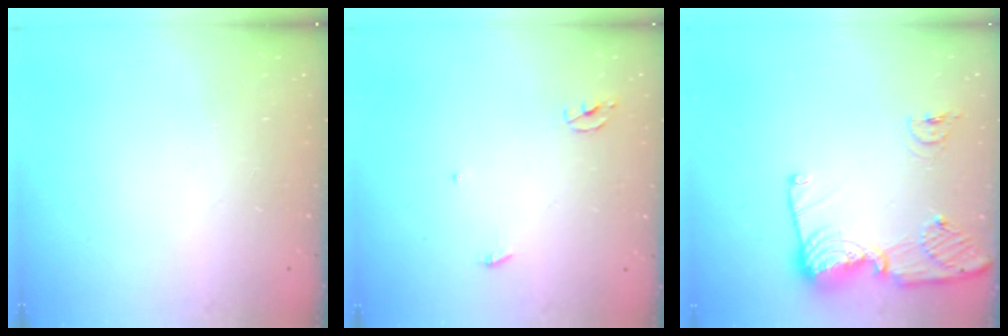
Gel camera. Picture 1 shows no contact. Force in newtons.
{"total": 2.3, "press": 2.3, "slide": 0.1}
{"total": 14.2, "press": 14.1, "slide": 1.6}